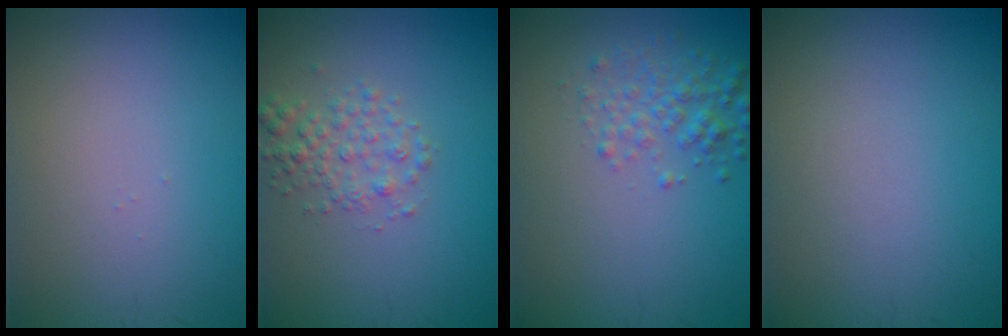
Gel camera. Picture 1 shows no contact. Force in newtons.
{"total": 2.2, "press": 2.2, "slide": 0.1}
{"total": 2.4, "press": 2.4, "slide": 0.1}
{"total": 0.0}